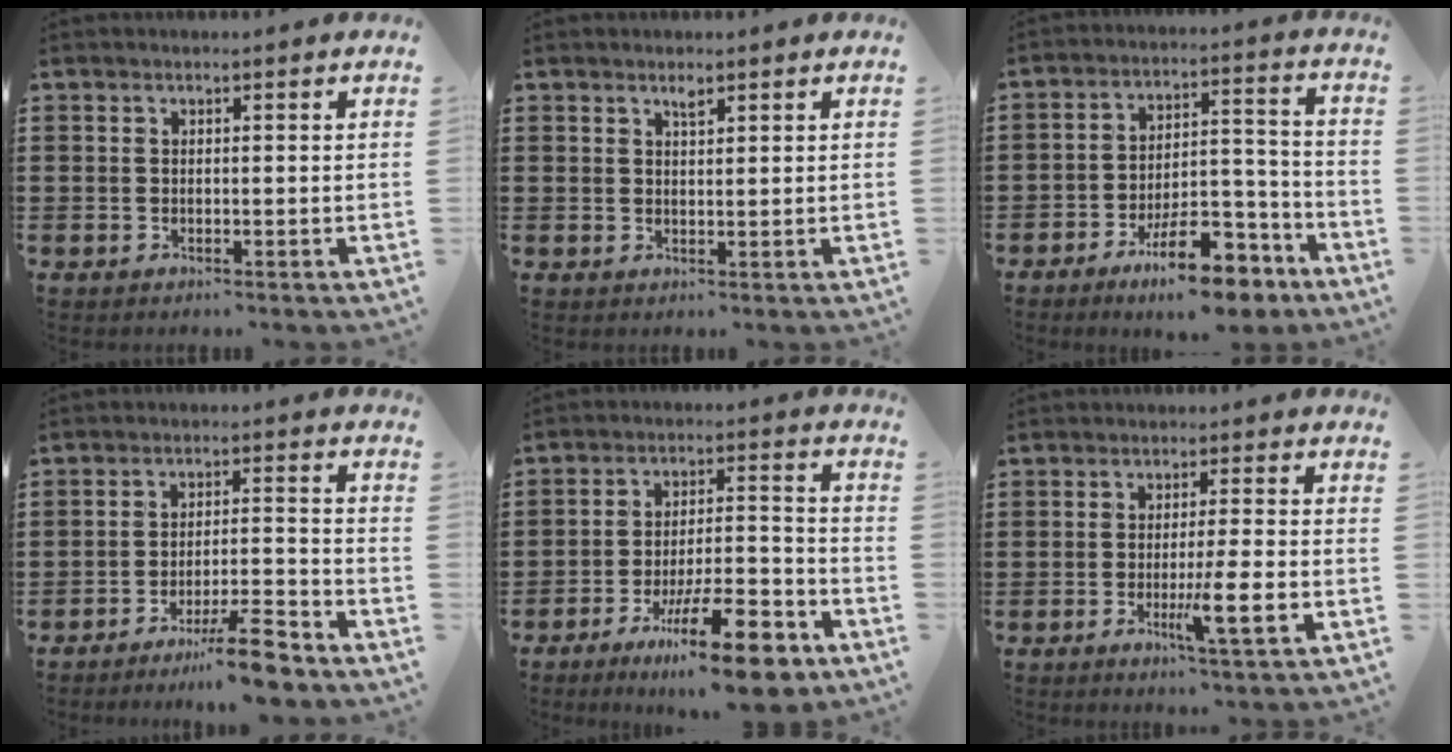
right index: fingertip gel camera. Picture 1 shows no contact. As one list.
[{"total": 1.3, "force": [1.0, 0.3, 0.8], "torque": [-0.018, 0.002, 0.017]}, {"total": 12.5, "force": [-8.9, 4.3, 7.7], "torque": [-0.109, 0.049, -0.156]}, {"total": 7.6, "force": [-6.2, 0.5, 4.3], "torque": [-0.064, 0.006, -0.112]}, {"total": 13.9, "force": [-8.9, 3.1, 10.2], "torque": [-0.166, 0.032, -0.153]}, {"total": 6.7, "force": [-2.2, 0.2, 6.3], "torque": [-0.107, -0.015, -0.037]}]